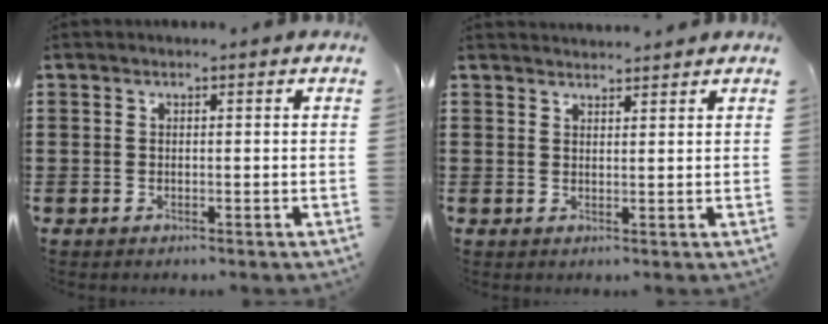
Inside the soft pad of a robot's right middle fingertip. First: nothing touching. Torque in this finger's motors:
{"motor_torque": [0.00, 0.00, 0.00, -0.01]}